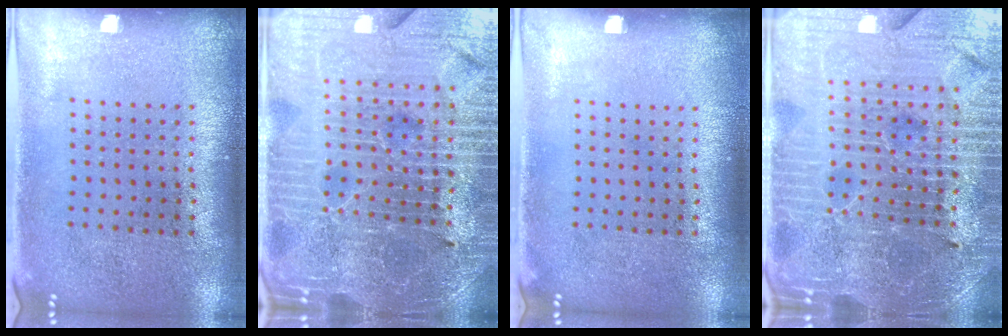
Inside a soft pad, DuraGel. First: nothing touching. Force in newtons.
{"total": 5.7, "press": 5.3, "slide": 2.1}
{"total": 0.0}
{"total": 5.4, "press": 5.0, "slide": 1.9}